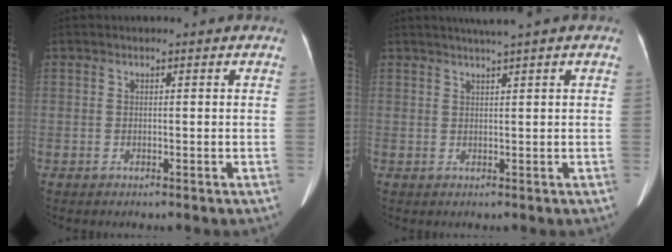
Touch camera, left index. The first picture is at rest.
{"total": 2.6, "force": [2.0, -0.8, 1.5], "torque": [-0.024, 0.006, 0.038]}